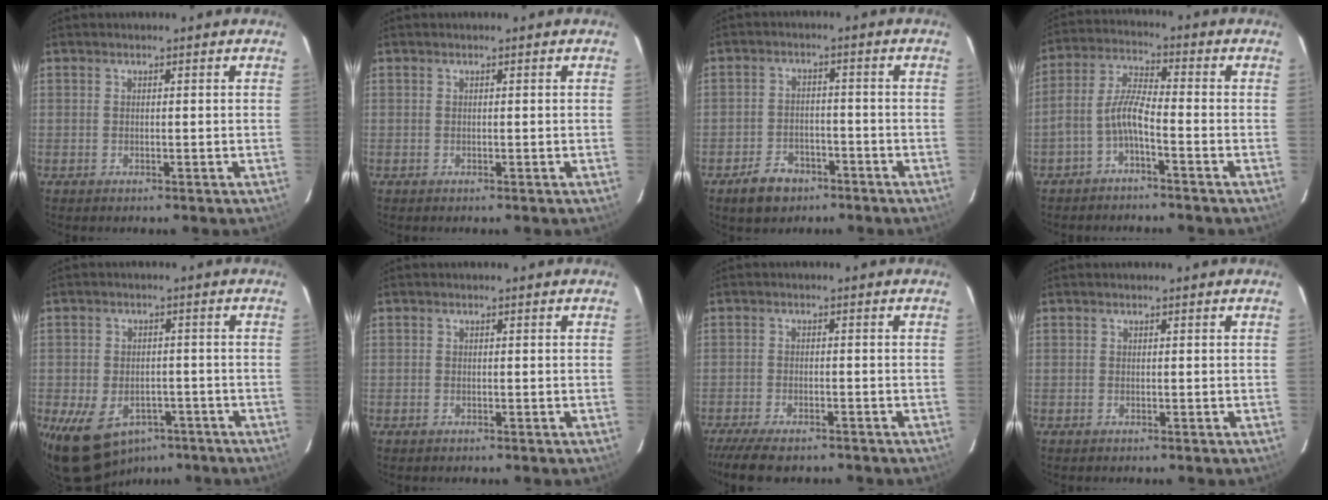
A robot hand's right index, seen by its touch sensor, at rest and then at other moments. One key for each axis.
{"total": 0.0}
{"total": 7.0, "fx": -4.7, "fy": 4.4, "fz": 2.6, "tx": -0.075, "ty": 0.013, "tz": -0.067}
{"total": 5.5, "fx": -2.9, "fy": 1.1, "fz": 4.6, "tx": -0.112, "ty": 0.017, "tz": -0.057}
{"total": 12.6, "fx": -6.9, "fy": 8.5, "fz": 6.4, "tx": -0.151, "ty": -0.009, "tz": -0.092}
{"total": 0.6, "fx": -0.4, "fy": 0.4, "fz": 0.1, "tx": -0.002, "ty": 0.001, "tz": -0.006}
{"total": 9.3, "fx": -7.6, "fy": 2.7, "fz": 4.6, "tx": -0.114, "ty": -0.027, "tz": -0.130}
{"total": 0.0}